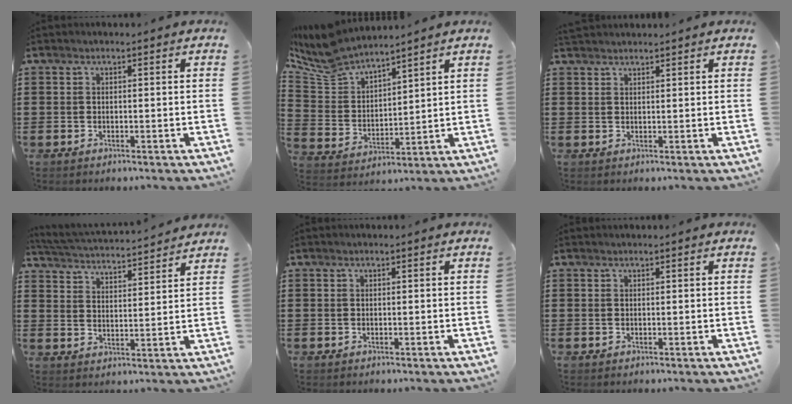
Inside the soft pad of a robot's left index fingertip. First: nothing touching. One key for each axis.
{"total": 7.9, "fx": 7.2, "fy": 2.1, "fz": 2.4, "tx": -0.084, "ty": -0.034, "tz": 0.131}
{"total": 1.4, "fx": 1.4, "fy": 0.3, "fz": 0.2, "tx": -0.008, "ty": 0.001, "tz": 0.027}
{"total": 3.8, "fx": 3.8, "fy": -0.4, "fz": 0.3, "tx": -0.029, "ty": -0.033, "tz": 0.059}
{"total": 0.0}
{"total": 0.0}